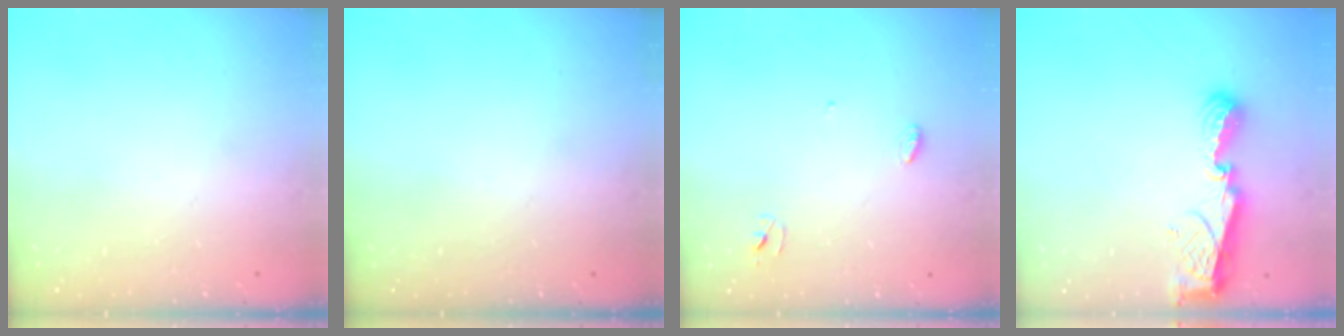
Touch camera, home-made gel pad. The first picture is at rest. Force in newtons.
{"total": 0.0}
{"total": 3.2, "press": 3.2, "slide": 0.3}
{"total": 8.1, "press": 8.1, "slide": 0.9}